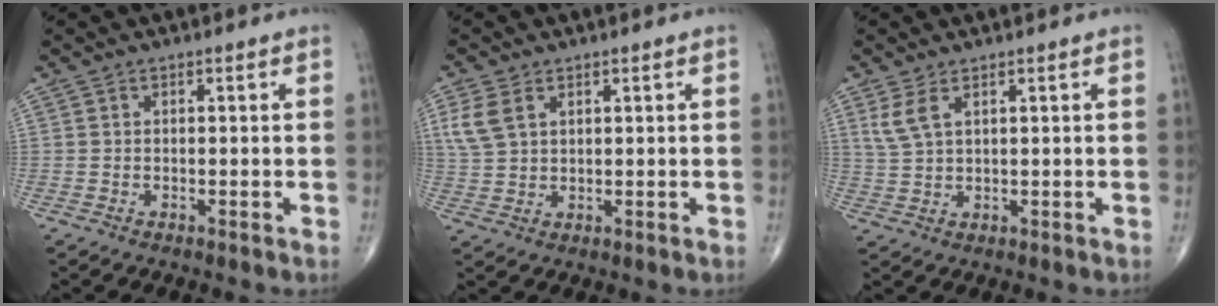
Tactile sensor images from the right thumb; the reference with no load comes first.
{"total": 5.4, "force": [2.3, 3.3, 3.5], "torque": [-0.078, 0.000, 0.054]}
{"total": 3.9, "force": [2.0, 1.6, 2.9], "torque": [-0.068, 0.000, 0.051]}